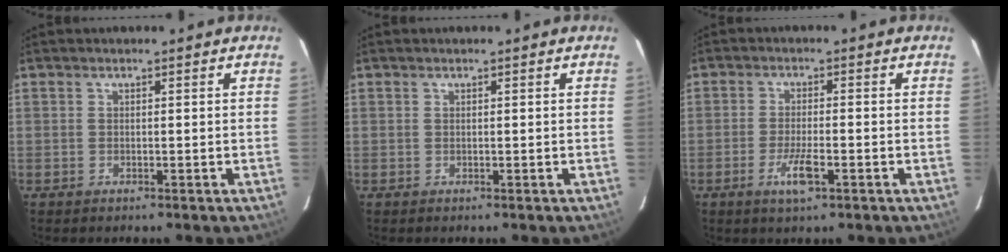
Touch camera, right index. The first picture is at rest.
{"total": 0.0}
{"total": 4.4, "force": [-2.1, 0.6, 3.8], "torque": [-0.075, -0.006, -0.038]}